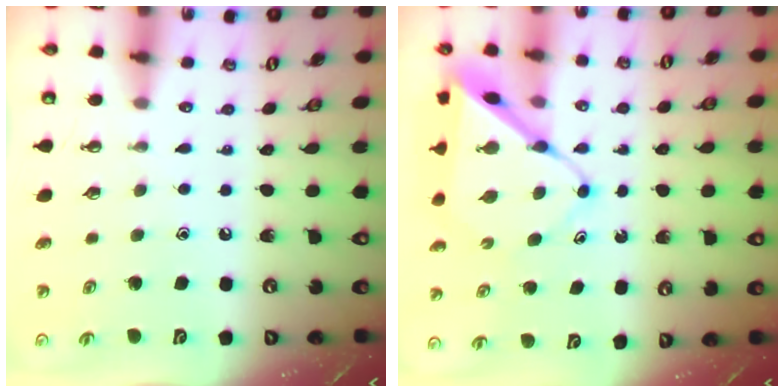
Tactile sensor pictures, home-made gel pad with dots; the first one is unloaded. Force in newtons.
{"total": 10.1, "press": 10.1, "slide": 0.8}